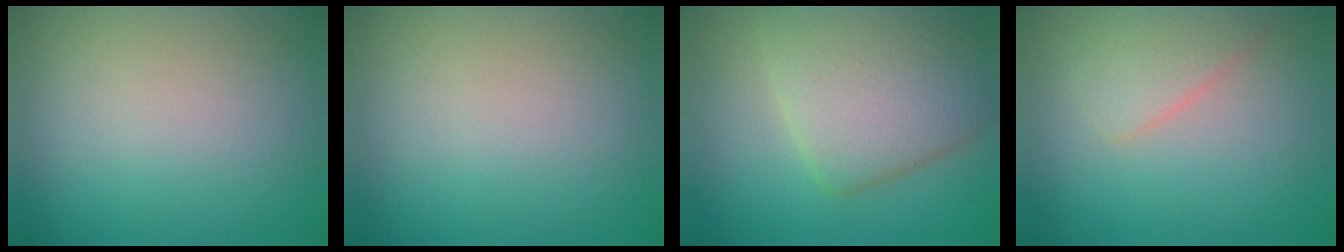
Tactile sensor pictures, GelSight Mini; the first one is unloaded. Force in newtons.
{"total": 0.0}
{"total": 7.0, "press": 7.0, "slide": 0.2}
{"total": 2.5, "press": 2.5, "slide": 0.1}